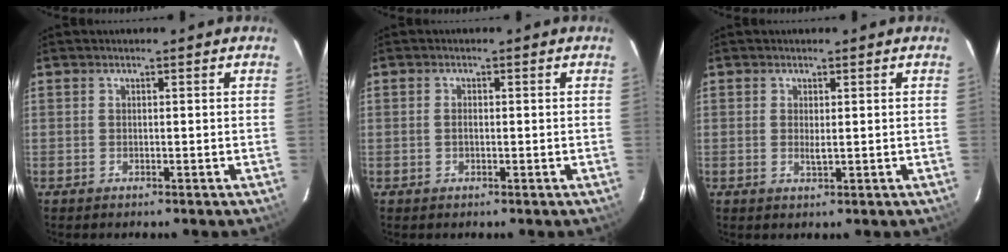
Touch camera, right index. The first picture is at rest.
{"total": 1.6, "force": [0.0, 1.0, 1.3], "torque": [-0.024, 0.003, -0.001]}
{"total": 1.8, "force": [0.1, 0.6, 1.7], "torque": [-0.033, -0.003, 0.003]}